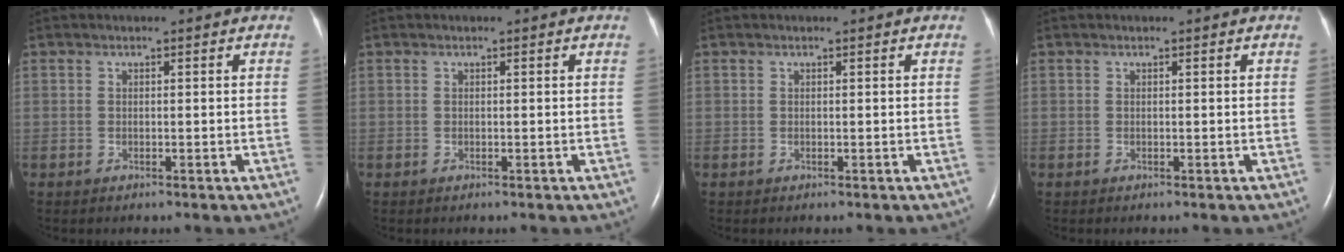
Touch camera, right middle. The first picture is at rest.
{"total": 0.0}
{"total": 0.0}
{"total": 0.0}